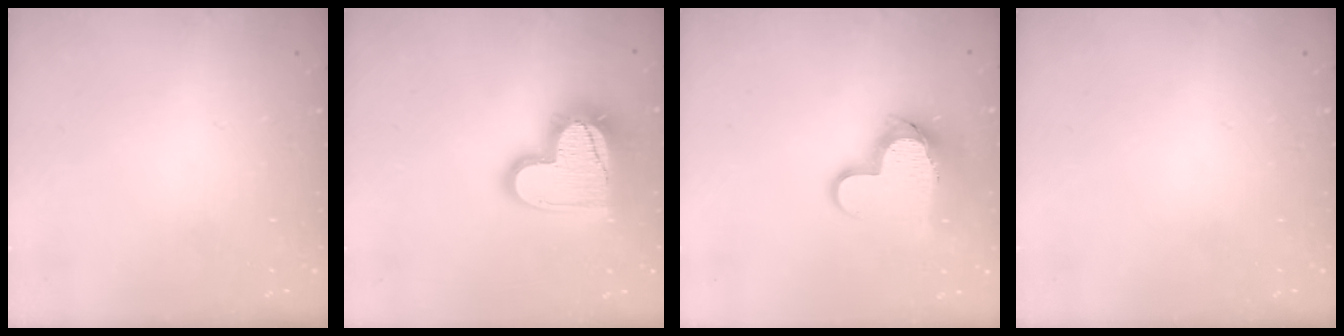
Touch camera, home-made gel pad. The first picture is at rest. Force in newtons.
{"total": 18.1, "press": 18.1, "slide": 1.4}
{"total": 13.2, "press": 13.2, "slide": 0.9}
{"total": 0.0}